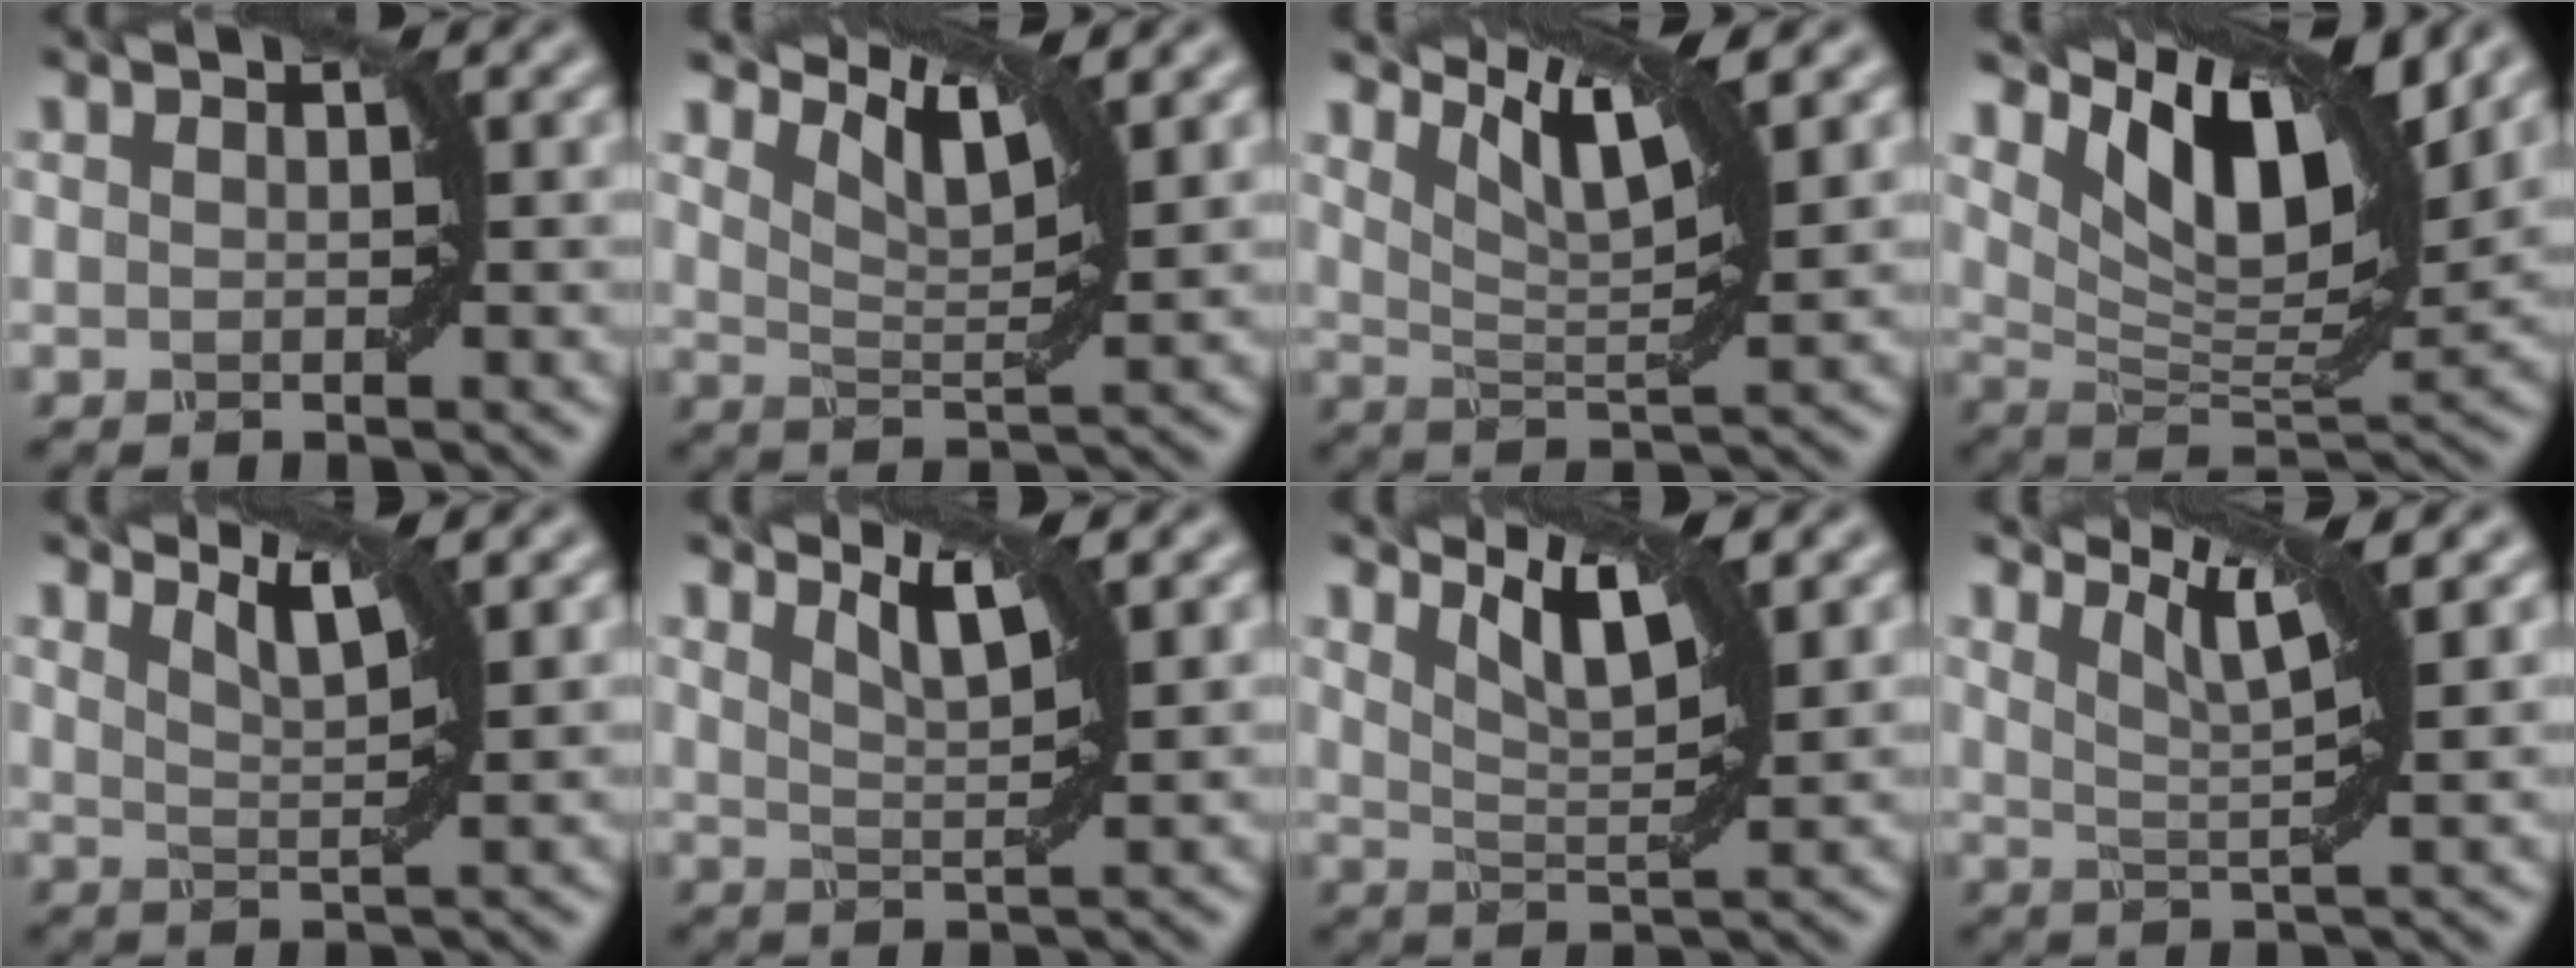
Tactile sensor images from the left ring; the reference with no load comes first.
{"total": 4.9, "force": [3.2, 1.2, 3.5], "torque": [-0.069, 0.005, 0.061]}
{"total": 6.1, "force": [3.7, 1.4, 4.6], "torque": [-0.084, 0.007, 0.072]}
{"total": 9.8, "force": [5.3, 3.8, 7.2], "torque": [-0.123, 0.001, 0.103]}
{"total": 3.4, "force": [2.4, 0.7, 2.2], "torque": [-0.037, 0.004, 0.035]}
{"total": 3.4, "force": [2.2, 0.8, 2.5], "torque": [-0.040, 0.004, 0.037]}
{"total": 4.9, "force": [2.7, 1.3, 3.9], "torque": [-0.071, 0.004, 0.053]}
{"total": 4.7, "force": [2.9, 0.8, 3.6], "torque": [-0.061, 0.006, 0.053]}